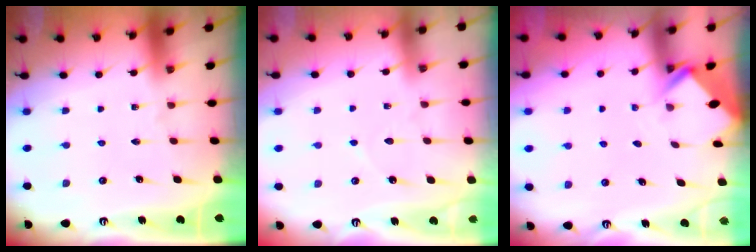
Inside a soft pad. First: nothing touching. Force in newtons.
{"total": 3.8, "press": 3.7, "slide": 0.5}
{"total": 2.7, "press": 2.7, "slide": 0.2}